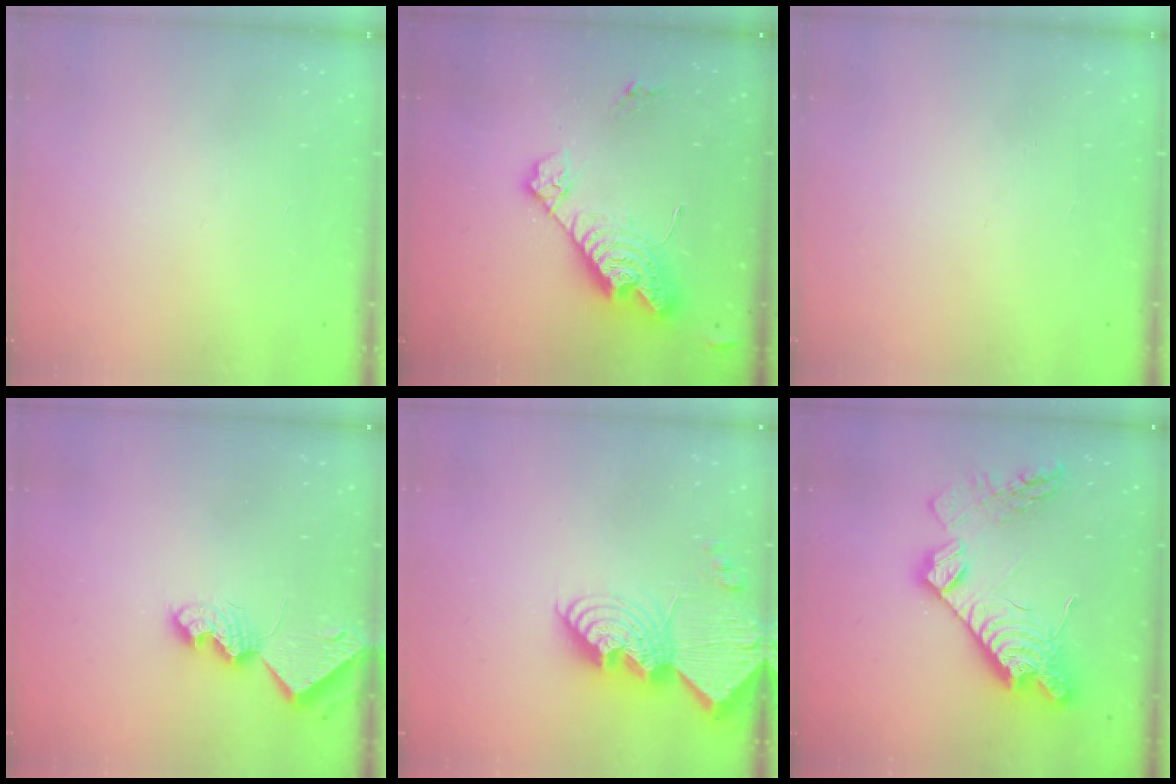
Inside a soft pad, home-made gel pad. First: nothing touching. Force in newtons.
{"total": 15.9, "press": 15.9, "slide": 1.3}
{"total": 0.0}
{"total": 8.0, "press": 7.9, "slide": 1.1}
{"total": 21.2, "press": 21.1, "slide": 2.0}
{"total": 20.4, "press": 20.3, "slide": 1.8}